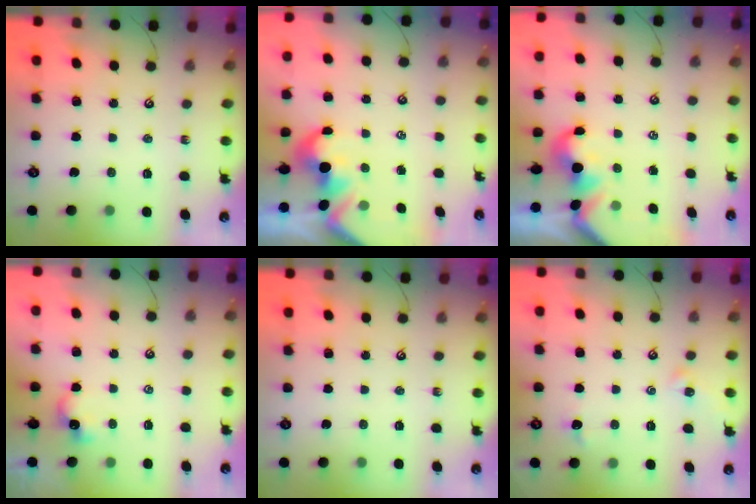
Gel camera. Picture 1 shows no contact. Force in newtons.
{"total": 1.7, "press": 1.4, "slide": 1.0}
{"total": 0.9, "press": 0.8, "slide": 0.4}
{"total": 2.8, "press": 2.8, "slide": 0.1}
{"total": 0.0}
{"total": 3.0, "press": 3.0, "slide": 0.6}